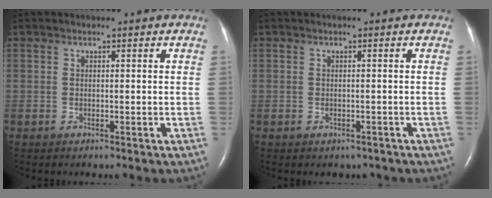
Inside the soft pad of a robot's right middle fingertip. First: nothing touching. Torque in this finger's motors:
{"motor_torque": [0.40, -0.32, 0.07, 0.00]}